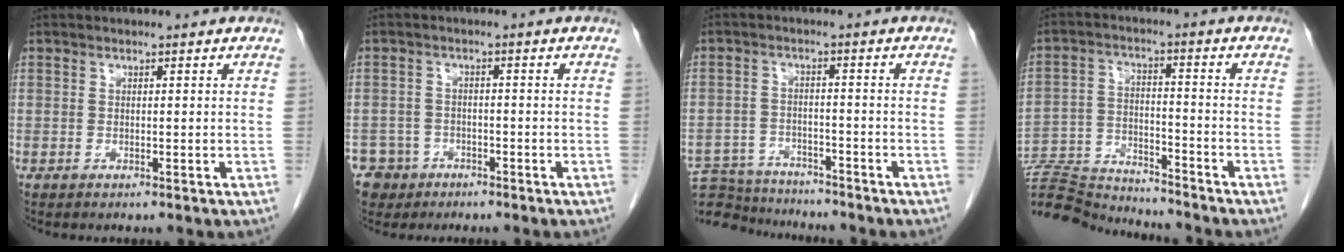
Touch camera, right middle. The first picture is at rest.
{"total": 5.8, "force": [-3.7, 4.5, 0.2], "torque": [-0.004, 0.008, -0.061]}
{"total": 12.1, "force": [-11.5, 2.8, 2.6], "torque": [-0.050, 0.005, -0.174]}
{"total": 15.6, "force": [-15.2, 1.1, 3.4], "torque": [-0.062, 0.009, -0.251]}